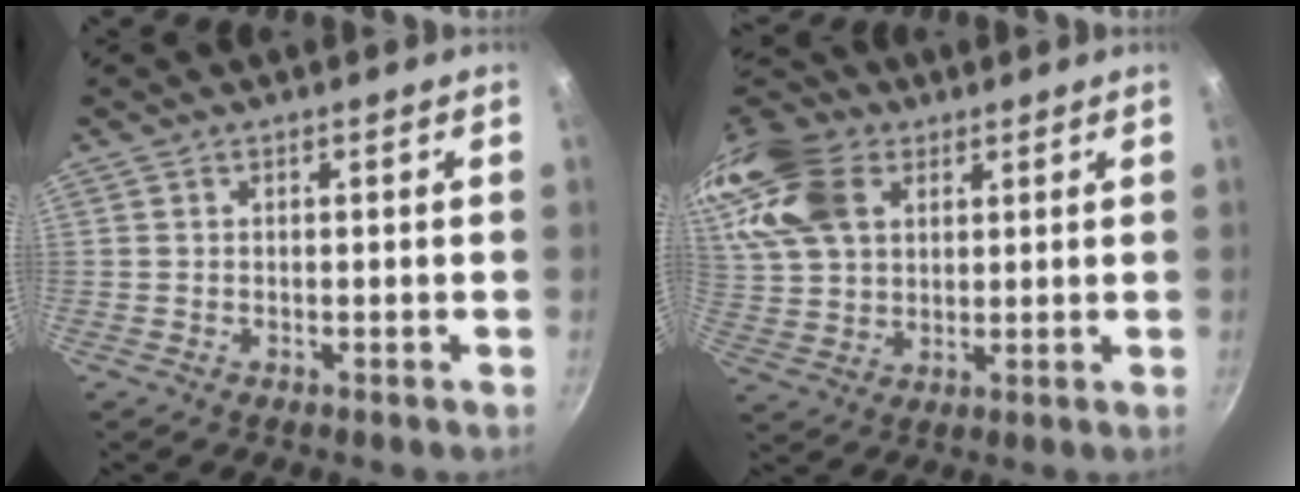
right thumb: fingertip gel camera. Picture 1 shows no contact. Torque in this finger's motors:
{"motor_torque": [0.41, 4.60, 0.81, -0.28, 0.26]}